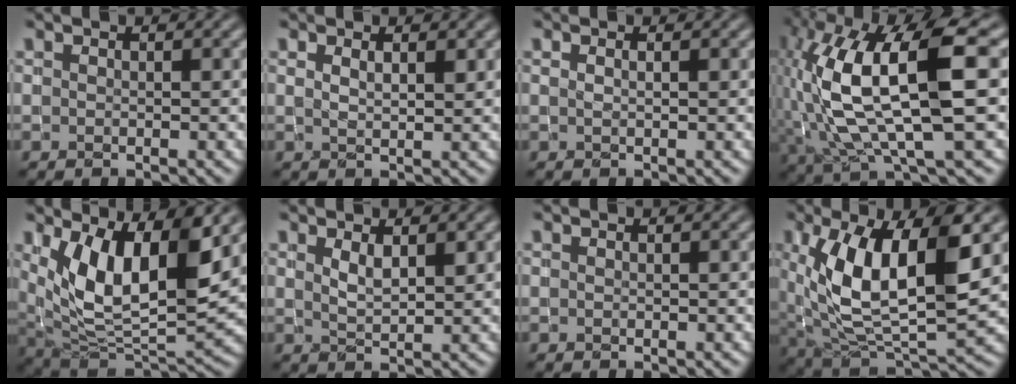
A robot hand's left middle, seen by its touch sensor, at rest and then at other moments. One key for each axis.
{"total": 1.5, "fx": 0.8, "fy": 0.5, "fz": 1.1, "tx": -0.009, "ty": -0.002, "tz": 0.016}
{"total": 0.9, "fx": 0.4, "fy": 0.5, "fz": 0.7, "tx": 0.000, "ty": -0.008, "tz": -0.001}
{"total": 12.7, "fx": 0.9, "fy": 4.0, "fz": 12.1, "tx": -0.239, "ty": 0.002, "tz": 0.018}
{"total": 10.5, "fx": 3.7, "fy": 4.2, "fz": 8.9, "tx": -0.162, "ty": -0.013, "tz": 0.071}
{"total": 1.7, "fx": 0.9, "fy": 0.6, "fz": 1.3, "tx": -0.024, "ty": -0.006, "tz": 0.020}
{"total": 0.0}
{"total": 11.8, "fx": 2.8, "fy": 5.2, "fz": 10.2, "tx": -0.178, "ty": -0.008, "tz": 0.053}